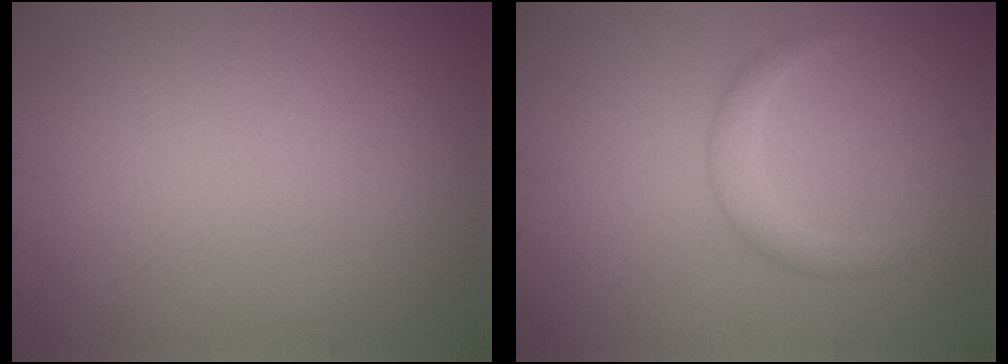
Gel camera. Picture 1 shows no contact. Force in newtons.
{"total": 1.8, "press": 1.8, "slide": 0.1}